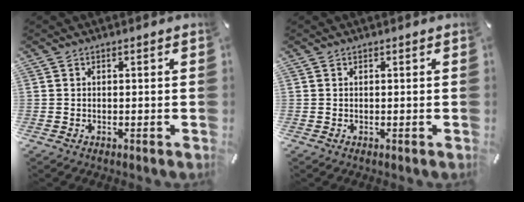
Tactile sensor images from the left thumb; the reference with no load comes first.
{"total": 0.0}